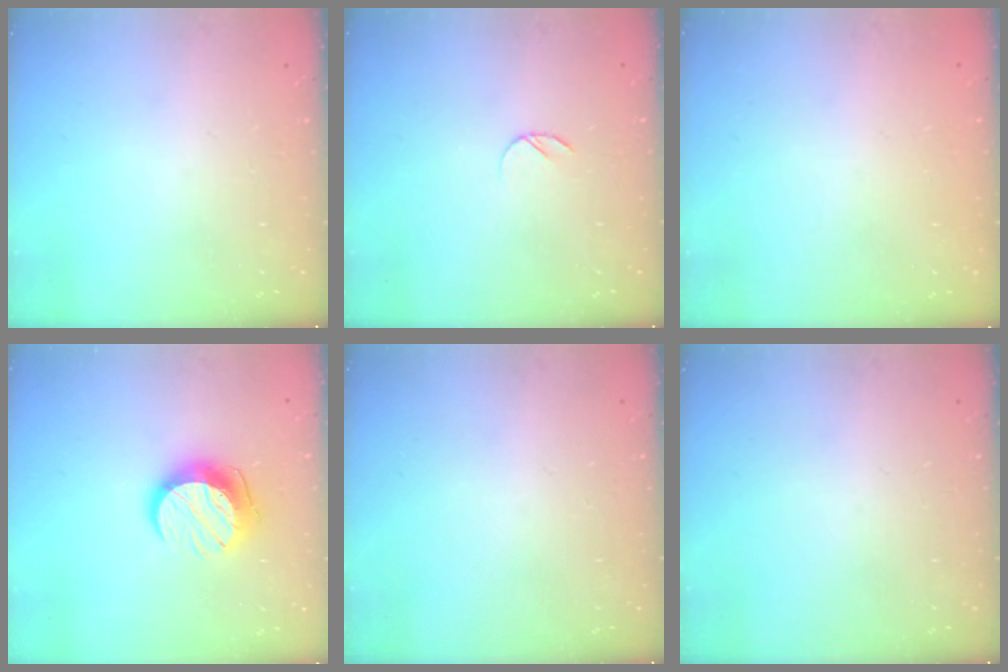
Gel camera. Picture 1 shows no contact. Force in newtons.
{"total": 3.2, "press": 3.2, "slide": 0.3}
{"total": 0.6, "press": 0.6, "slide": 0.0}
{"total": 10.9, "press": 10.9, "slide": 0.1}
{"total": 0.0}
{"total": 0.0}